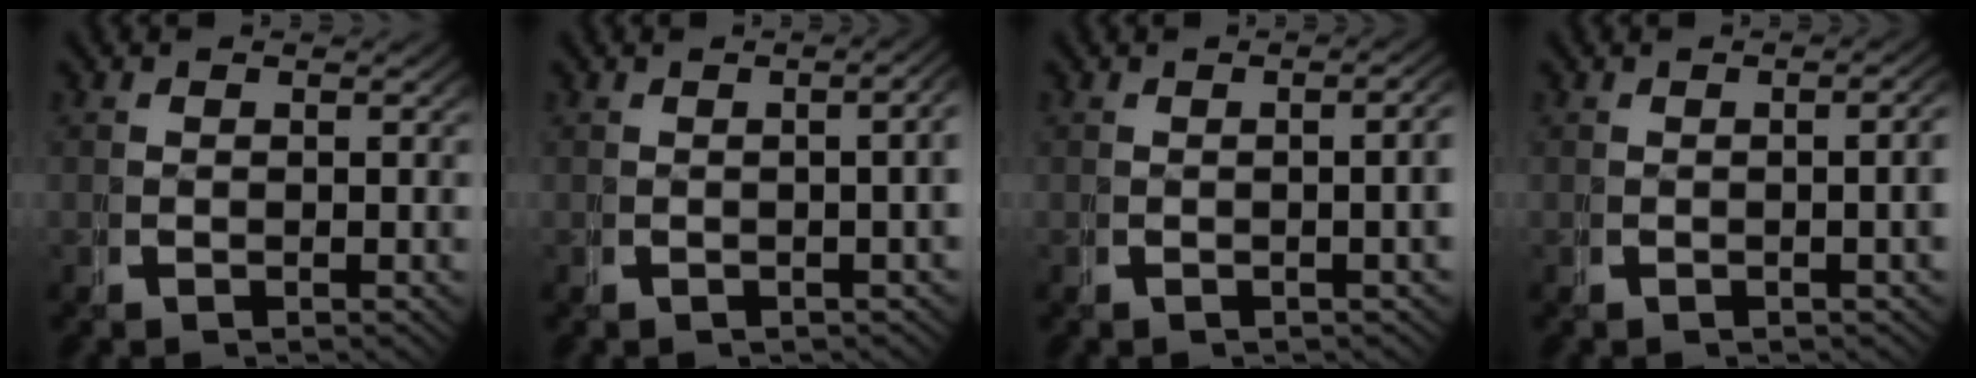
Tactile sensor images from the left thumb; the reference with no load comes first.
{"total": 3.7, "force": [0.1, 1.3, 3.5], "torque": [-0.034, 0.017, -0.005]}
{"total": 3.1, "force": [-0.1, 0.8, 3.0], "torque": [-0.033, 0.011, -0.004]}
{"total": 2.7, "force": [-0.1, 0.6, 2.7], "torque": [-0.032, 0.008, -0.004]}